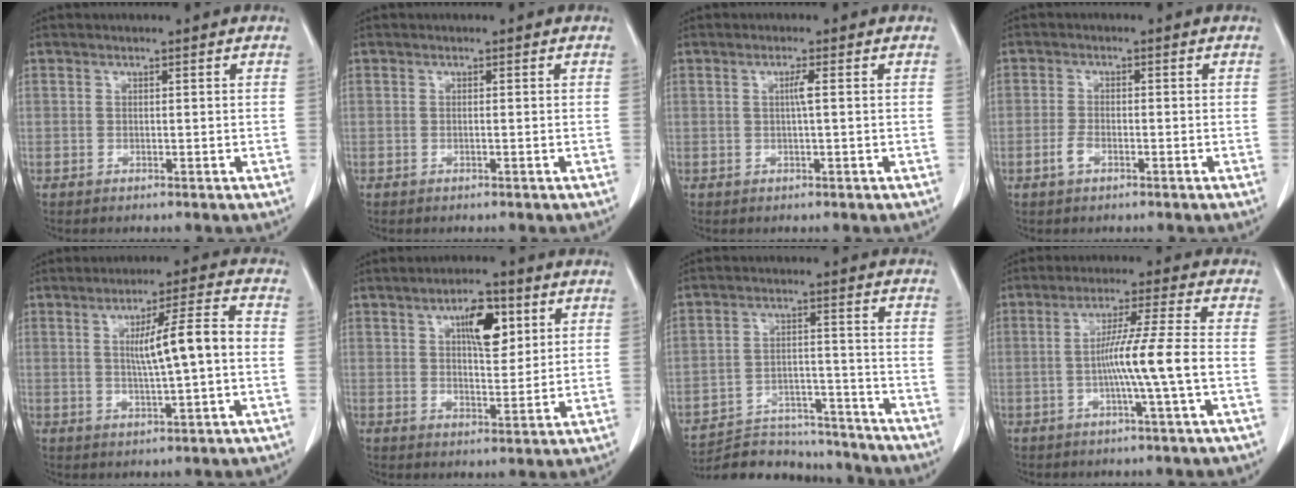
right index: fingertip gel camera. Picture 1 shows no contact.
{"total": 0.0}
{"total": 1.5, "force": [0.1, -0.3, 1.5], "torque": [-0.027, 0.002, 0.001]}
{"total": 2.1, "force": [-1.1, 1.1, 1.5], "torque": [-0.033, 0.002, -0.020]}
{"total": 8.6, "force": [0.2, 0.0, 8.6], "torque": [-0.135, 0.007, 0.003]}
{"total": 7.4, "force": [3.0, 2.7, 6.1], "torque": [-0.100, 0.008, 0.049]}
{"total": 16.3, "force": [-15.6, 3.8, 2.7], "torque": [-0.043, 0.028, -0.221]}
{"total": 8.1, "force": [-1.6, -1.7, 7.8], "torque": [-0.140, 0.003, -0.029]}